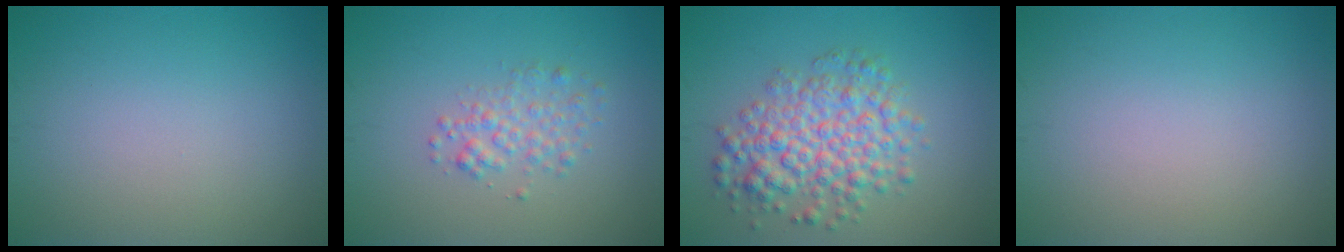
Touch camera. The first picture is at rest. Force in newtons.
{"total": 2.1, "press": 2.1, "slide": 0.1}
{"total": 5.7, "press": 5.7, "slide": 0.1}
{"total": 0.0}